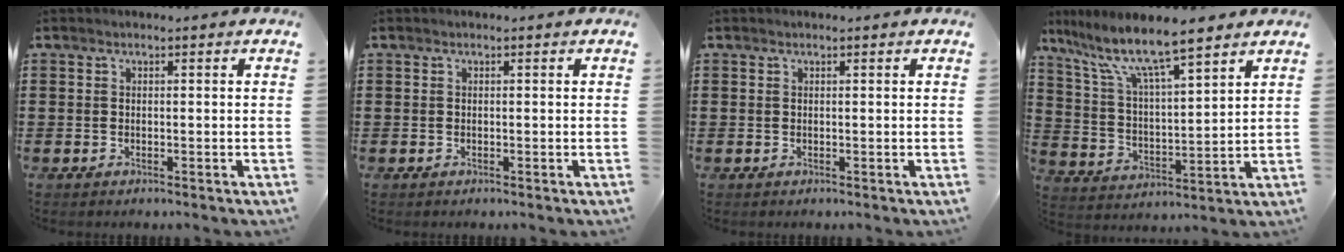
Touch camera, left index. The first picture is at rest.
{"total": 0.0}
{"total": 0.0}
{"total": 8.9, "force": [7.1, 1.3, 5.3], "torque": [-0.131, -0.034, 0.116]}